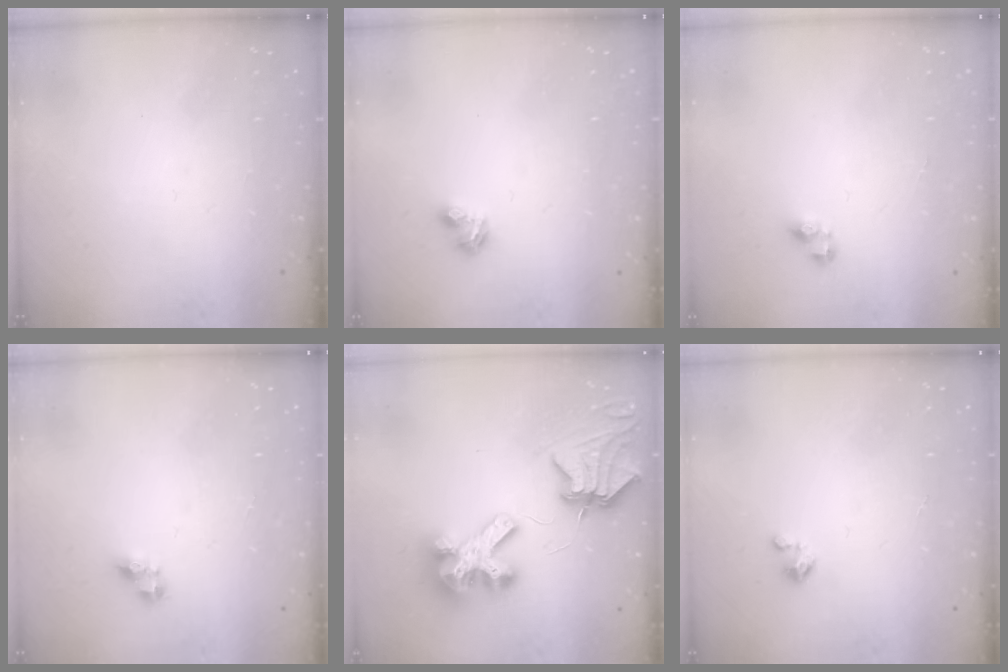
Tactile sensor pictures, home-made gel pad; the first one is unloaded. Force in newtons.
{"total": 3.7, "press": 3.7, "slide": 0.6}
{"total": 3.4, "press": 3.4, "slide": 0.5}
{"total": 5.0, "press": 5.0, "slide": 0.7}
{"total": 11.4, "press": 11.3, "slide": 1.4}
{"total": 1.8, "press": 1.8, "slide": 0.2}